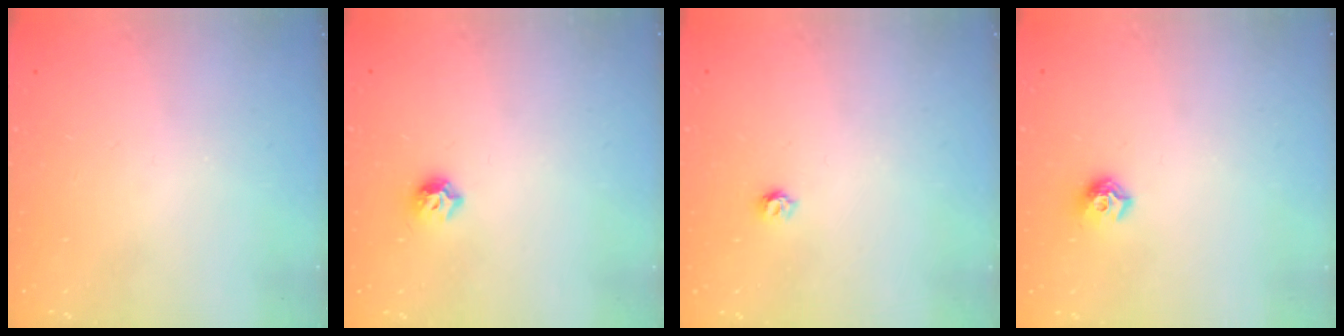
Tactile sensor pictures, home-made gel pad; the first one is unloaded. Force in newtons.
{"total": 5.5, "press": 5.4, "slide": 0.9}
{"total": 3.6, "press": 3.6, "slide": 0.4}
{"total": 7.9, "press": 7.8, "slide": 0.7}